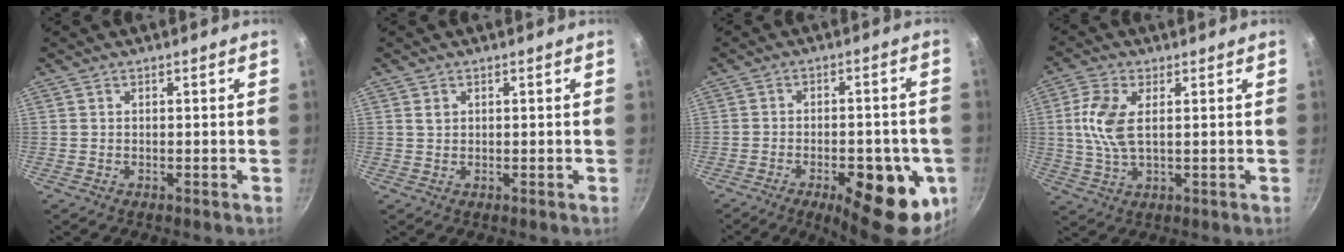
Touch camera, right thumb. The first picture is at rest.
{"total": 1.2, "force": [0.5, 0.9, 0.5], "torque": [-0.008, -0.001, 0.009]}
{"total": 18.2, "force": [-6.8, 7.6, 15.1], "torque": [-0.147, 0.003, -0.084]}
{"total": 6.6, "force": [1.2, 3.1, 5.7], "torque": [-0.126, 0.003, 0.023]}